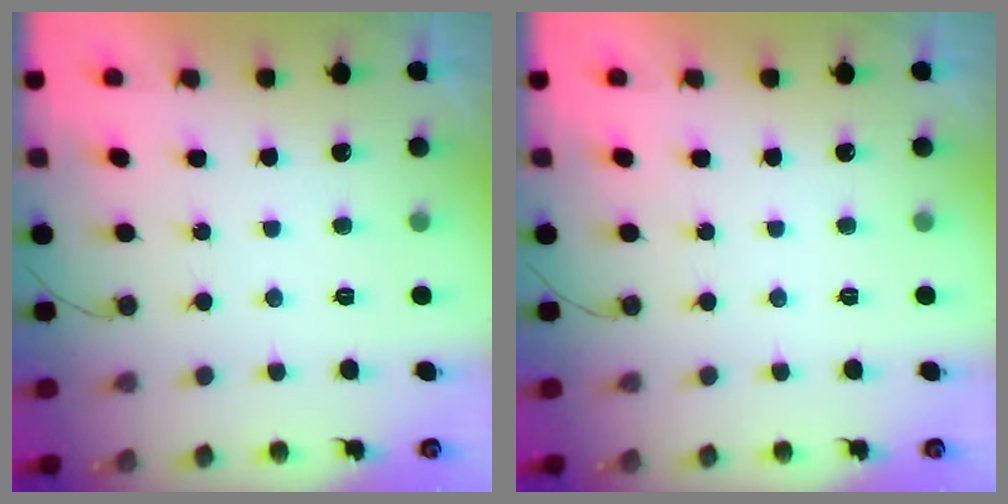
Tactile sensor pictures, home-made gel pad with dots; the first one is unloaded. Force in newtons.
{"total": 0.0}